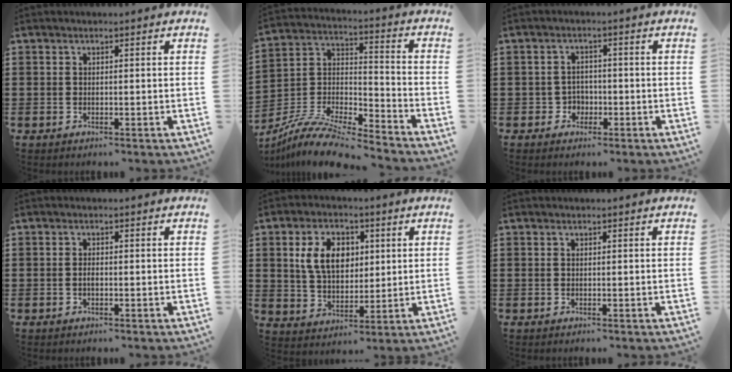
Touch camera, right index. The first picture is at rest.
{"total": 10.5, "force": [-9.6, 1.4, 4.2], "torque": [-0.090, 0.012, -0.193]}
{"total": 2.2, "force": [-1.0, 1.9, 0.6], "torque": [-0.018, 0.002, -0.023]}
{"total": 1.0, "force": [-0.3, 0.4, 0.8], "torque": [-0.018, -0.003, -0.004]}
{"total": 7.7, "force": [2.0, 5.0, 5.5], "torque": [-0.127, 0.009, 0.031]}
{"total": 0.0}